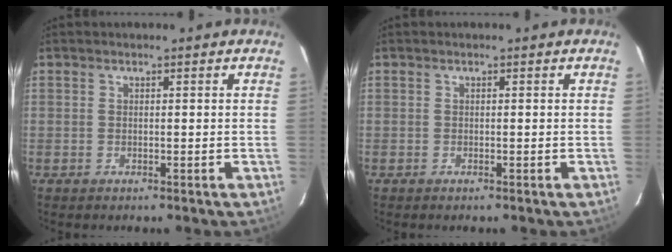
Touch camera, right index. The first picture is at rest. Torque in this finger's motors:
{"motor_torque": [-0.04, -0.03, 0.02, -0.01]}